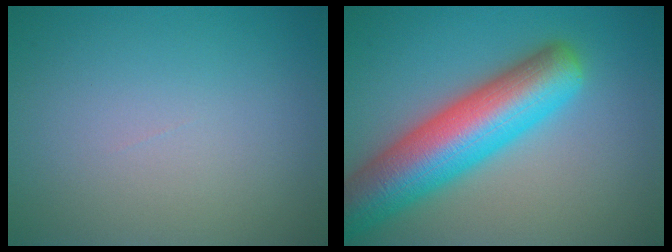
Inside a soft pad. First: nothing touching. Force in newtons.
{"total": 10.4, "press": 10.4, "slide": 0.4}